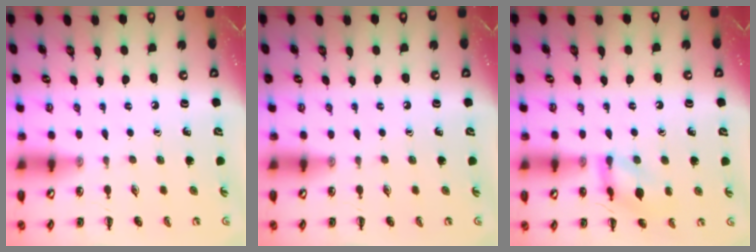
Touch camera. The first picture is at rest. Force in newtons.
{"total": 0.0}
{"total": 11.3, "press": 11.2, "slide": 0.9}